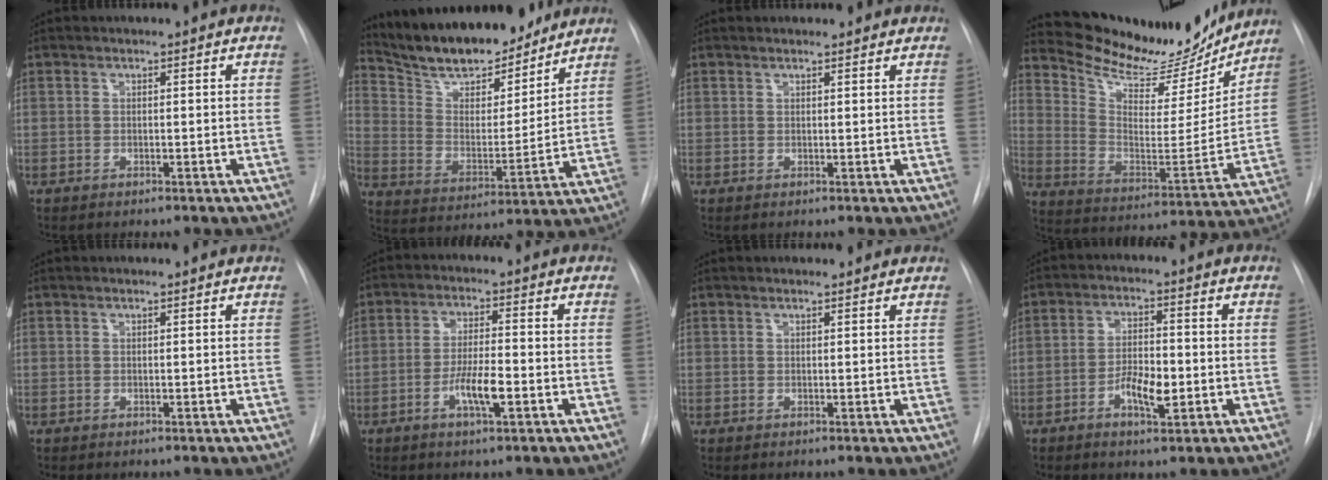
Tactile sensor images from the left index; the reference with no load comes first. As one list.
[{"total": 13.9, "force": [12.4, 3.5, 5.1], "torque": [-0.080, 0.003, 0.215]}, {"total": 2.8, "force": [2.6, 0.6, 0.7], "torque": [-0.012, 0.011, 0.024]}, {"total": 19.9, "force": [18.4, 5.2, 5.4], "torque": [-0.090, -0.039, 0.275]}, {"total": 0.0}, {"total": 5.8, "force": [-2.6, 0.9, 5.1], "torque": [-0.099, -0.008, -0.047]}, {"total": 2.4, "force": [2.3, 0.4, 0.6], "torque": [-0.012, 0.010, 0.022]}, {"total": 5.6, "force": [-2.3, 1.8, 4.8], "torque": [-0.087, -0.004, -0.039]}]